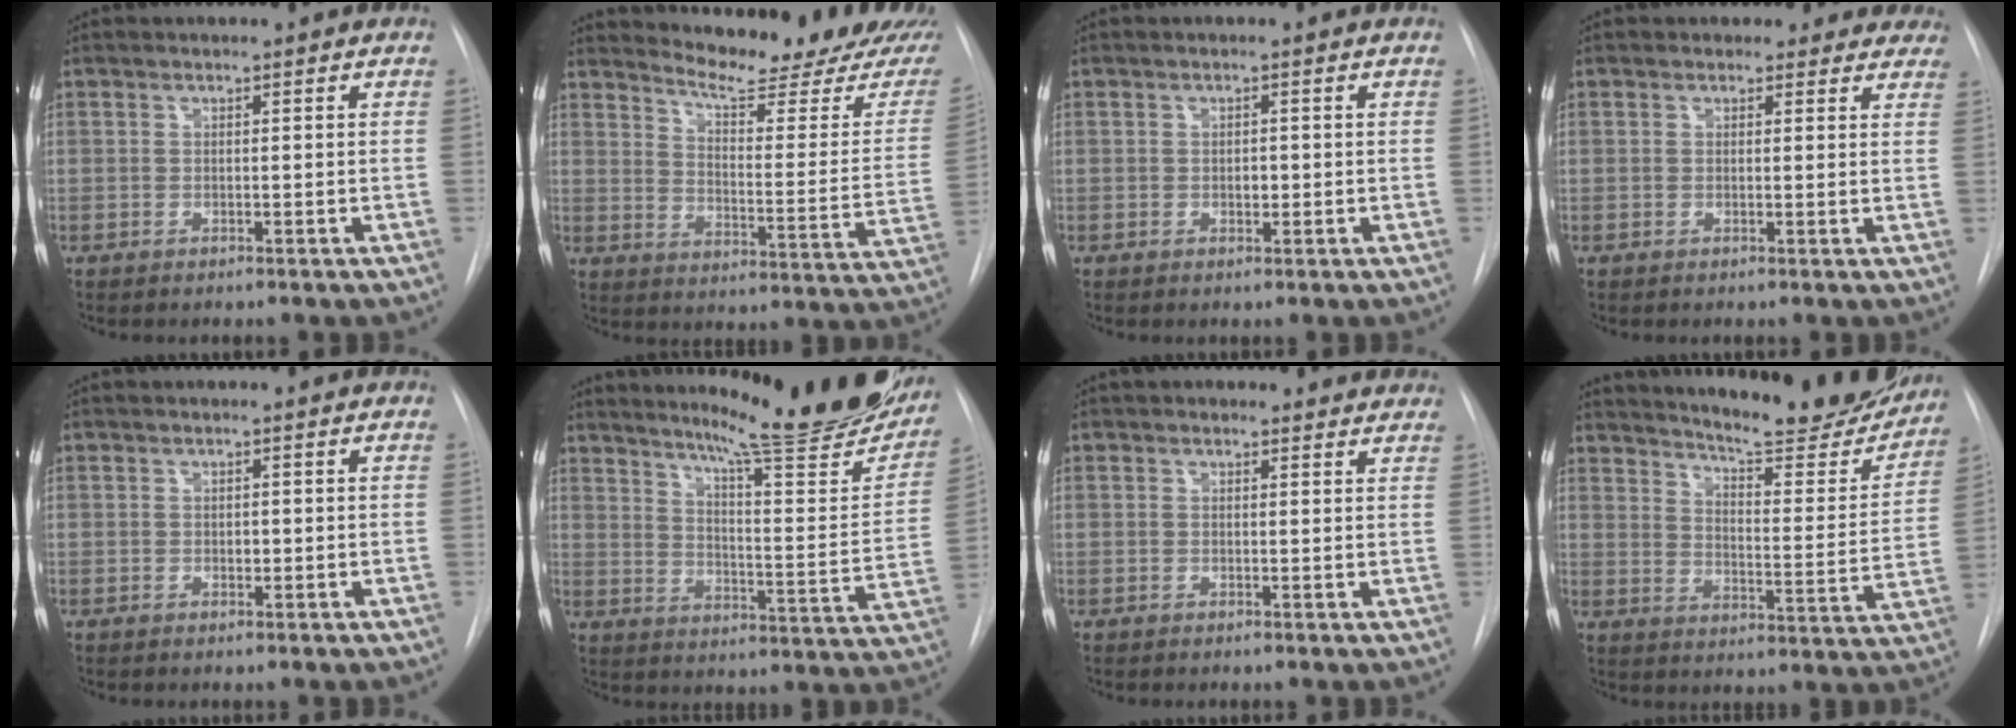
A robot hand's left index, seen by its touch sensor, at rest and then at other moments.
{"total": 19.1, "force": [17.7, 1.8, 6.7], "torque": [-0.090, -0.105, 0.213]}
{"total": 1.4, "force": [-1.0, 0.6, 0.7], "torque": [-0.011, -0.005, -0.014]}
{"total": 6.6, "force": [5.8, 3.3, 0.1], "torque": [0.042, -0.005, 0.031]}
{"total": 1.0, "force": [-0.9, 0.3, 0.3], "torque": [-0.002, -0.006, -0.013]}
{"total": 24.2, "force": [20.2, 2.3, 13.2], "torque": [-0.185, -0.082, 0.256]}
{"total": 3.3, "force": [2.9, 1.4, 0.2], "torque": [0.011, -0.003, 0.014]}
{"total": 22.7, "force": [20.4, 3.5, 9.4], "torque": [-0.134, -0.072, 0.256]}